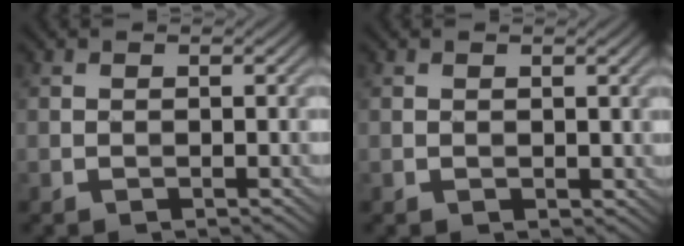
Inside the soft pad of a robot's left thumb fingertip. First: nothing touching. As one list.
[{"total": 0.7, "force": [0.4, 0.5, 0.3], "torque": [-0.005, -0.001, 0.008]}]